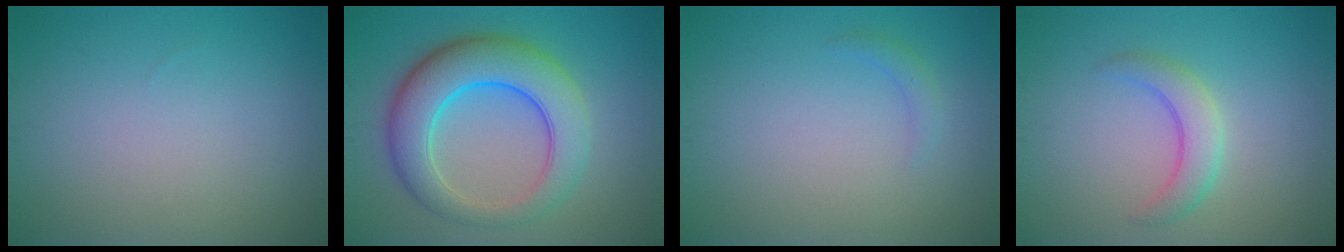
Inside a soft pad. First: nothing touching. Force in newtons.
{"total": 8.2, "press": 8.2, "slide": 0.1}
{"total": 1.0, "press": 1.0, "slide": 0.1}
{"total": 2.9, "press": 2.9, "slide": 0.1}